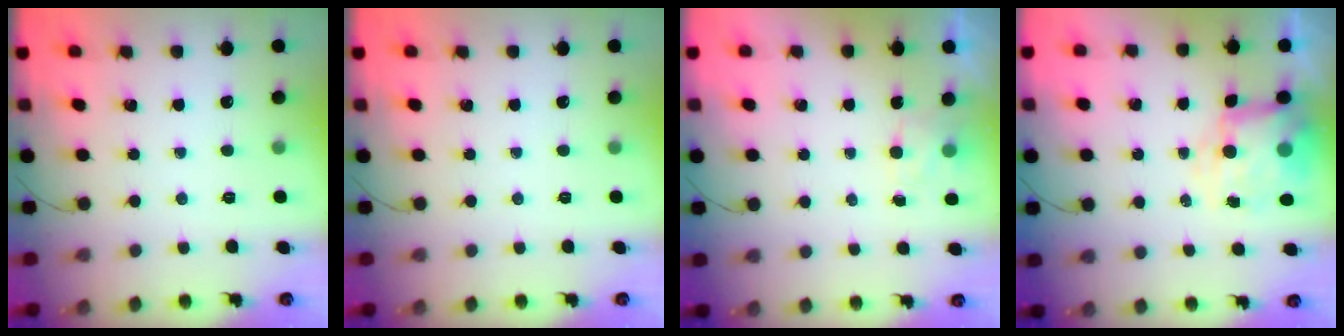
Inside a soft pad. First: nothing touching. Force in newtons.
{"total": 0.0}
{"total": 3.3, "press": 3.2, "slide": 0.8}
{"total": 8.0, "press": 7.8, "slide": 2.0}